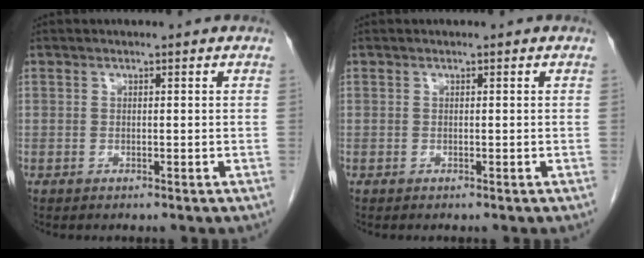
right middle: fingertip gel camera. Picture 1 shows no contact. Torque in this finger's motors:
{"motor_torque": [0.25, -0.03, -0.03, 0.00]}